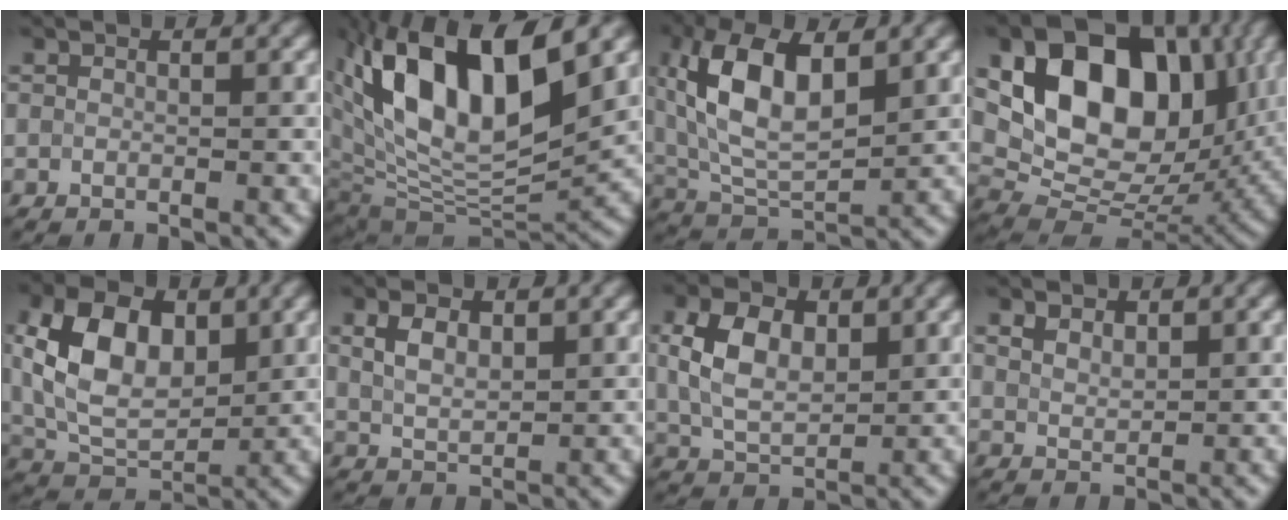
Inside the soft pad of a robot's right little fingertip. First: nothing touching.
{"total": 13.3, "force": [5.1, 6.4, 10.5], "torque": [-0.191, 0.009, 0.099]}
{"total": 9.4, "force": [2.9, 4.3, 7.8], "torque": [-0.162, 0.016, 0.051]}
{"total": 16.3, "force": [5.0, 10.7, 11.3], "torque": [-0.192, 0.026, 0.091]}
{"total": 8.5, "force": [2.2, 5.4, 6.3], "torque": [-0.137, 0.013, 0.044]}
{"total": 2.6, "force": [1.4, 1.3, 1.8], "torque": [-0.043, 0.008, 0.032]}
{"total": 5.3, "force": [1.7, 3.2, 3.8], "torque": [-0.088, 0.011, 0.033]}
{"total": 2.1, "force": [1.6, 1.0, 0.9], "torque": [-0.023, 0.007, 0.032]}